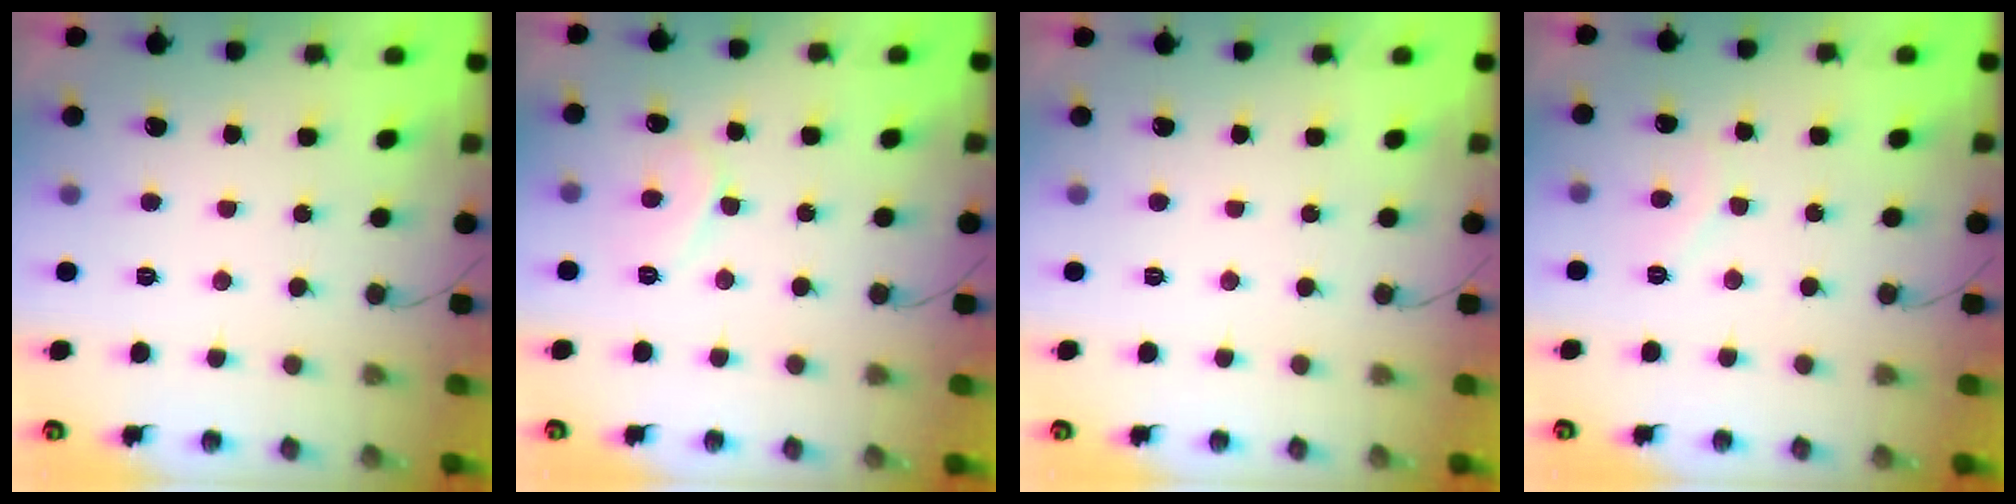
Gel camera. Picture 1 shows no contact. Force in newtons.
{"total": 6.7, "press": 6.7, "slide": 0.3}
{"total": 1.7, "press": 1.7, "slide": 0.1}
{"total": 5.8, "press": 5.8, "slide": 0.6}